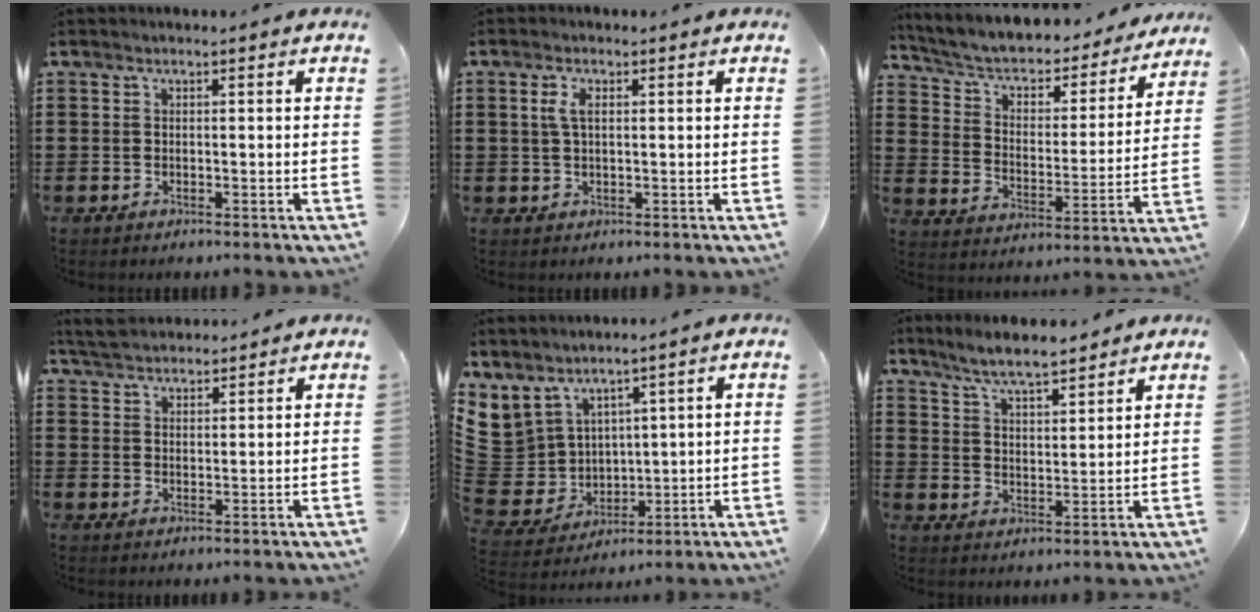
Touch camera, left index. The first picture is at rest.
{"total": 2.7, "force": [0.6, 1.1, 2.4], "torque": [-0.059, 0.004, 0.007]}
{"total": 4.0, "force": [2.8, 2.2, 1.9], "torque": [-0.056, -0.022, 0.037]}
{"total": 4.1, "force": [4.0, 0.9, 0.6], "torque": [-0.026, -0.005, 0.075]}
{"total": 6.1, "force": [4.0, 4.6, 0.2], "torque": [-0.060, -0.041, 0.078]}
{"total": 5.9, "force": [5.5, 0.5, 2.1], "torque": [-0.060, -0.018, 0.098]}